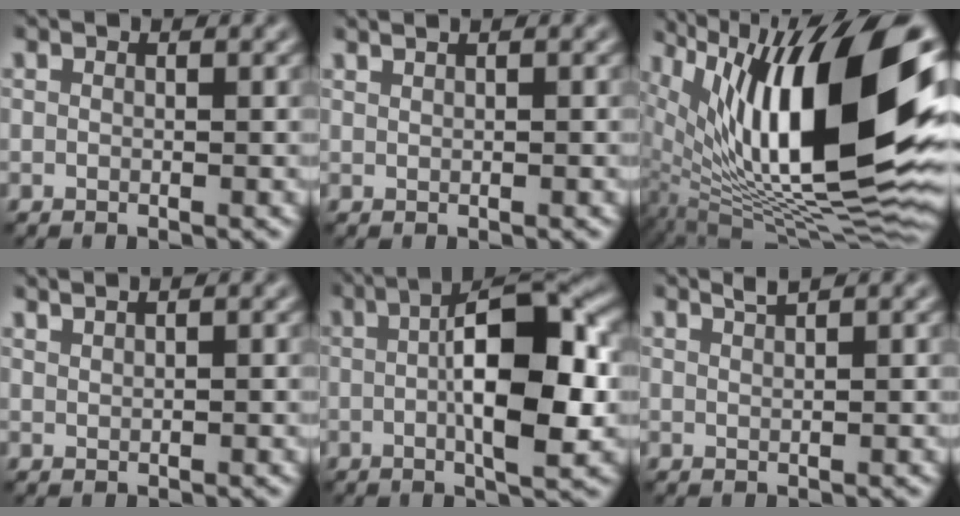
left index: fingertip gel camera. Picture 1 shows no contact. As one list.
[{"total": 1.1, "force": [0.9, 0.3, 0.5], "torque": [-0.001, -0.001, 0.006]}, {"total": 17.4, "force": [4.9, 6.2, 15.5], "torque": [-0.273, 0.012, 0.082]}, {"total": 2.0, "force": [1.6, 0.7, 1.0], "torque": [0.000, 0.004, 0.006]}, {"total": 10.2, "force": [0.1, 3.1, 9.7], "torque": [-0.141, 0.010, -0.002]}, {"total": 1.1, "force": [1.0, 0.2, 0.6], "torque": [-0.002, 0.002, 0.012]}]